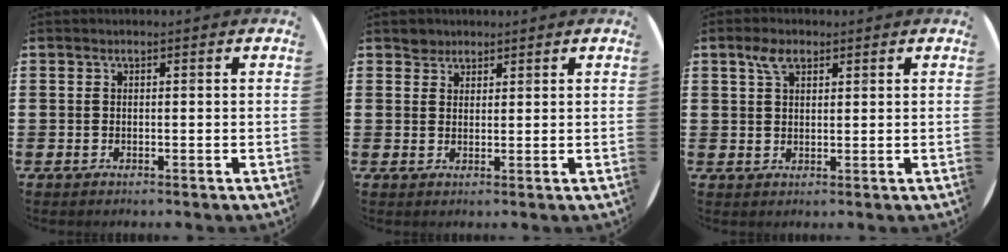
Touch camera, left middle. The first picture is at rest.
{"total": 1.9, "force": [1.7, 0.9, -0.1], "torque": [0.008, -0.001, 0.031]}
{"total": 3.2, "force": [2.1, 1.7, 1.8], "torque": [-0.032, 0.005, 0.037]}